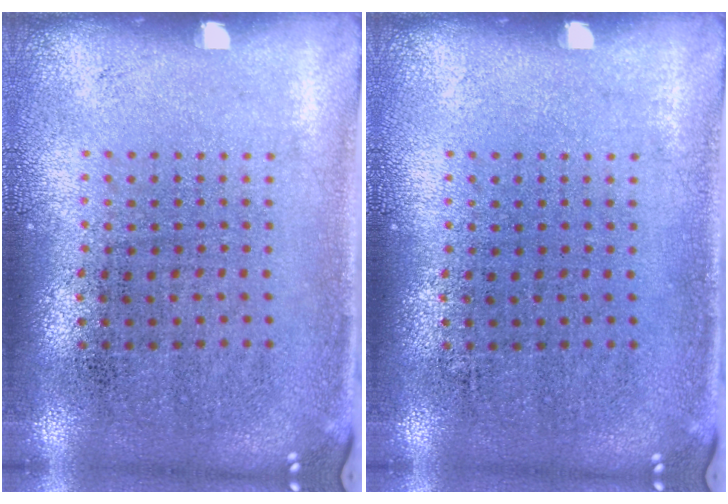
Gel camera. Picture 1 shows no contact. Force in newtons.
{"total": 0.0}